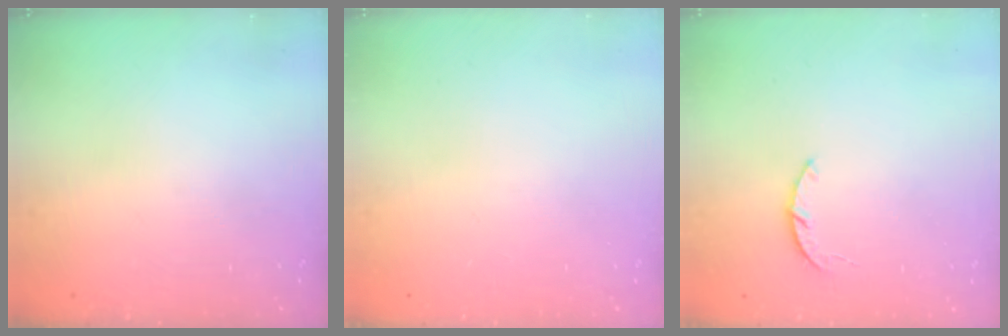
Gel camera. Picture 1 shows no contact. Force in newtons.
{"total": 0.0}
{"total": 3.2, "press": 3.2, "slide": 0.4}